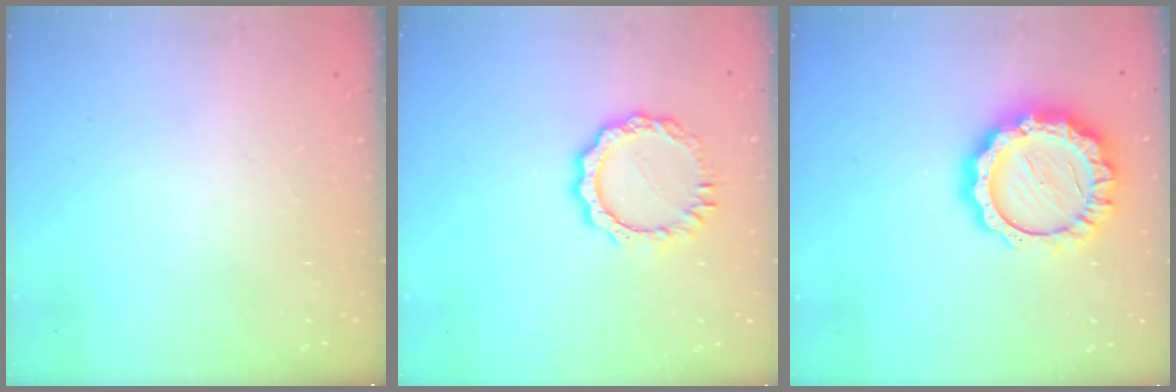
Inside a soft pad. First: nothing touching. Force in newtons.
{"total": 8.8, "press": 8.8, "slide": 0.7}
{"total": 15.8, "press": 15.7, "slide": 1.3}